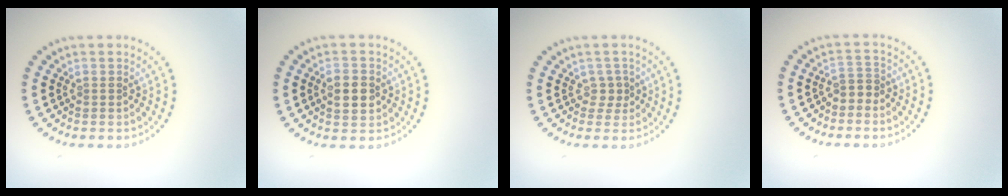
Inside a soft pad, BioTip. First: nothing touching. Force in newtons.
{"total": 2.9, "press": 2.9, "slide": 0.1}
{"total": 1.2, "press": 0.9, "slide": 0.7}
{"total": 1.6, "press": 1.2, "slide": 1.0}